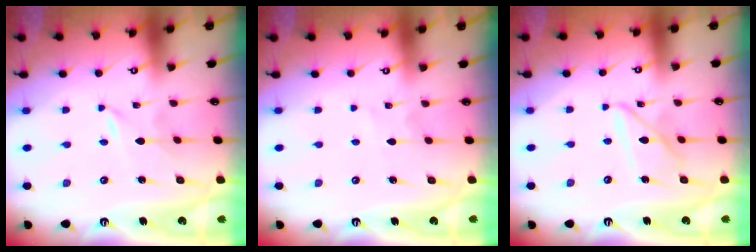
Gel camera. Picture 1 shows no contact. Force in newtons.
{"total": 1.5, "press": 1.5, "slide": 0.2}
{"total": 10.4, "press": 10.4, "slide": 0.9}